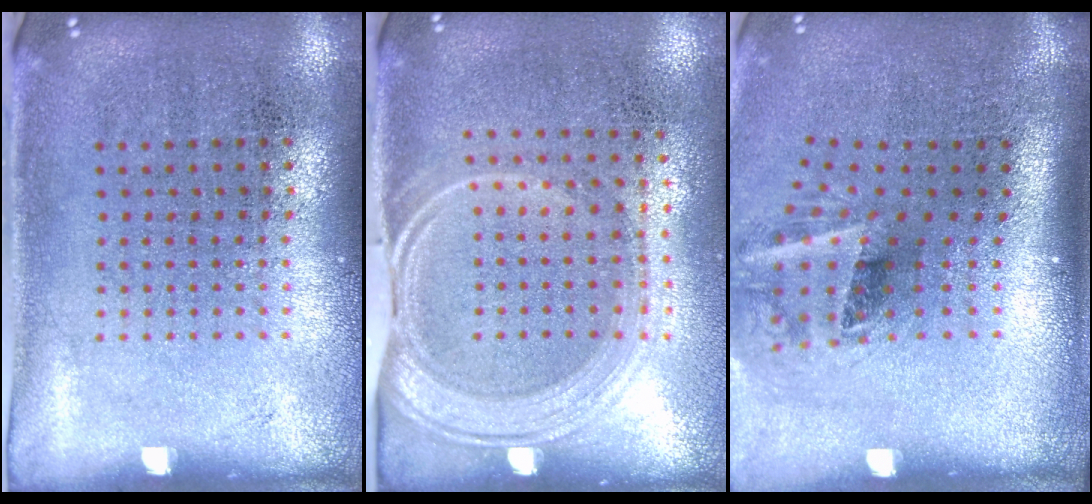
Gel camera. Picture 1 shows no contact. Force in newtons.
{"total": 1.6, "press": 1.4, "slide": 0.9}
{"total": 2.0, "press": 1.3, "slide": 1.5}